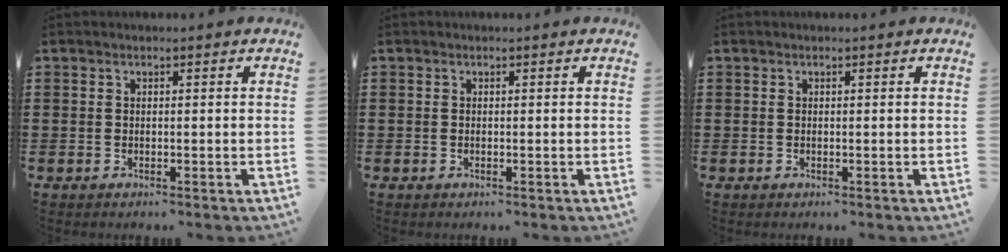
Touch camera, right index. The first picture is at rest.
{"total": 0.0}
{"total": 0.0}